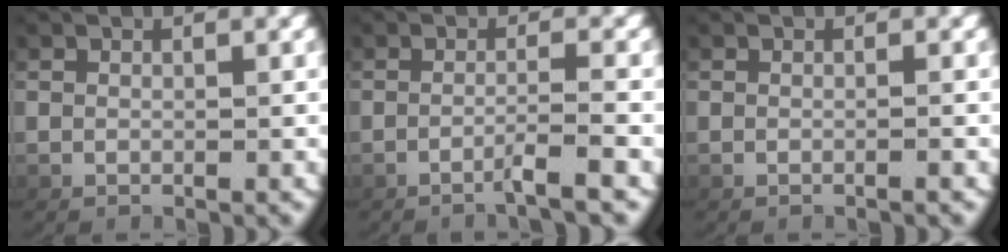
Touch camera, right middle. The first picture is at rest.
{"total": 2.2, "force": [-1.4, -0.4, 1.7], "torque": [-0.031, 0.004, -0.026]}
{"total": 0.5, "force": [-0.4, 0.0, 0.3], "torque": [-0.002, 0.008, -0.010]}